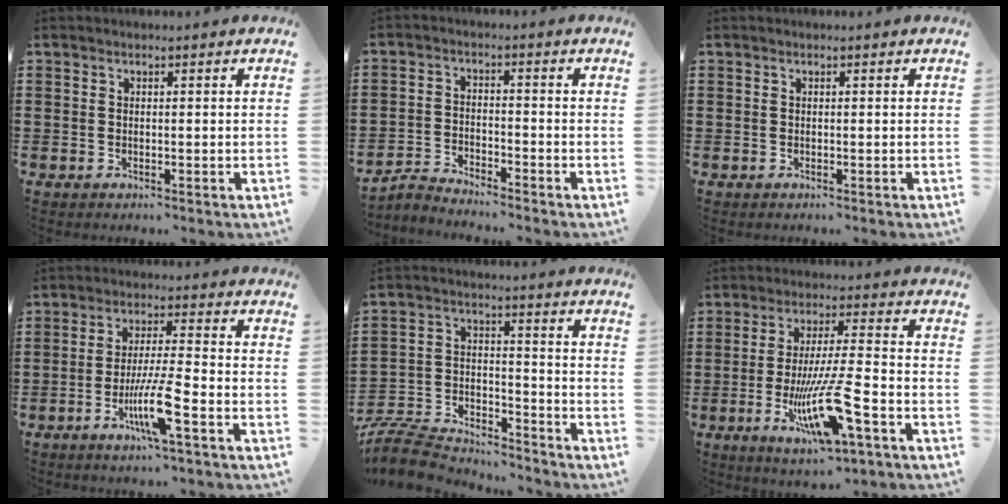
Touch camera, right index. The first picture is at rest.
{"total": 2.8, "force": [-2.8, 0.1, 0.1], "torque": [-0.016, 0.001, -0.063]}
{"total": 0.0}
{"total": 8.2, "force": [-3.6, 0.4, 7.3], "torque": [-0.144, -0.013, -0.068]}
{"total": 7.8, "force": [-7.5, 1.6, 1.4], "torque": [-0.047, 0.004, -0.154]}
{"total": 13.2, "force": [-5.3, 2.1, 11.9], "torque": [-0.236, -0.009, -0.094]}